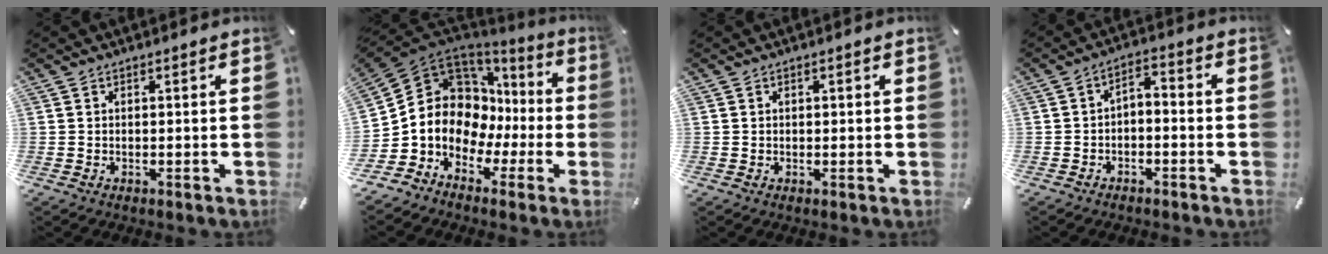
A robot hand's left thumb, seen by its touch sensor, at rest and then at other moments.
{"total": 10.8, "force": [0.4, 10.1, 3.7], "torque": [-0.078, -0.046, 0.016]}
{"total": 0.6, "force": [0.0, 0.5, 0.4], "torque": [-0.009, 0.003, -0.001]}
{"total": 3.7, "force": [-3.0, 1.4, 1.5], "torque": [-0.025, 0.020, -0.060]}